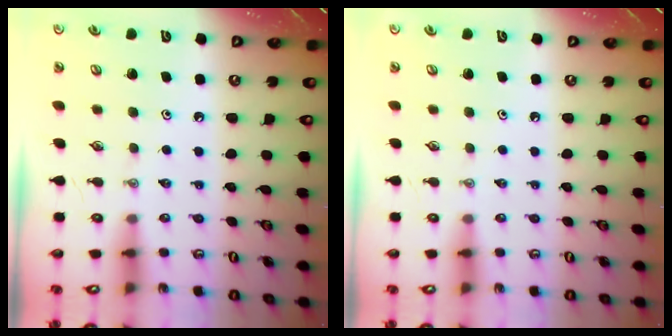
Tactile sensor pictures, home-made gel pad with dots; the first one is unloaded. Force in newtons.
{"total": 0.0}